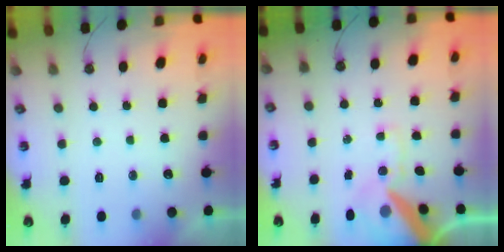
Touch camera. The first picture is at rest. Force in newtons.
{"total": 15.9, "press": 15.8, "slide": 2.3}